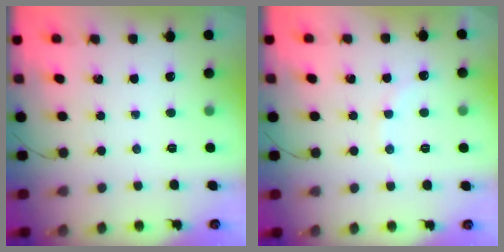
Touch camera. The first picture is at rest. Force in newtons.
{"total": 5.0, "press": 4.8, "slide": 1.6}